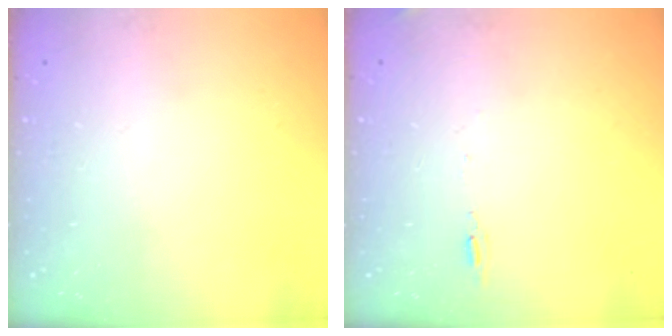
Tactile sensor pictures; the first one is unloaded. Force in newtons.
{"total": 5.0, "press": 4.7, "slide": 1.7}